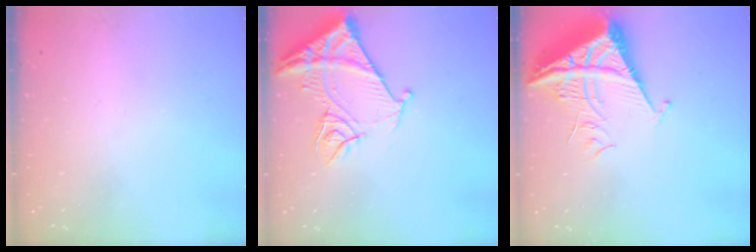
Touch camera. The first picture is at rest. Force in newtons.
{"total": 13.7, "press": 13.6, "slide": 1.4}
{"total": 8.5, "press": 8.5, "slide": 0.8}